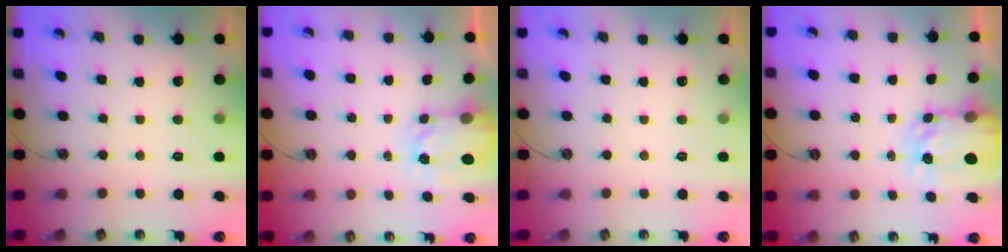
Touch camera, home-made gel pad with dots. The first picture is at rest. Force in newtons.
{"total": 4.0, "press": 4.0, "slide": 0.5}
{"total": 0.0}
{"total": 5.5, "press": 5.4, "slide": 0.6}